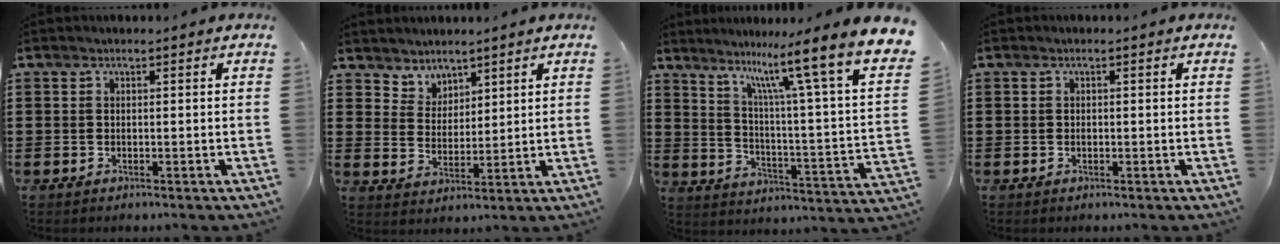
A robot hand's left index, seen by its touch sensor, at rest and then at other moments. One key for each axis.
{"total": 4.2, "fx": 3.6, "fy": 2.1, "fz": -0.6, "tx": -0.009, "ty": -0.006, "tz": 0.067}
{"total": 11.1, "fx": 7.7, "fy": -0.5, "fz": 8.0, "tx": -0.158, "ty": -0.073, "tz": 0.111}
{"total": 0.5, "fx": -0.1, "fy": 0.3, "fz": 0.4, "tx": -0.011, "ty": -0.001, "tz": -0.001}